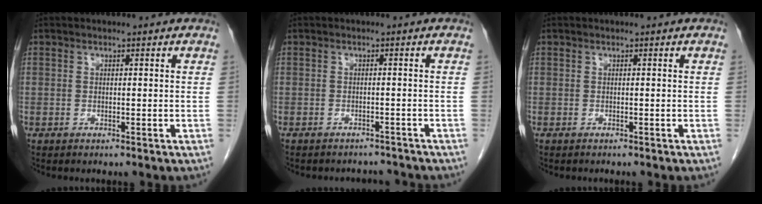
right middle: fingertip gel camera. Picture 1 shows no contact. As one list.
[{"total": 5.0, "force": [-4.8, 1.4, 0.3], "torque": [-0.004, 0.002, -0.057]}, {"total": 0.0}]